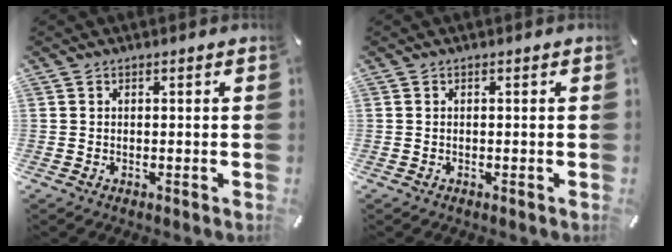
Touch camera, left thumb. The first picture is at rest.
{"total": 0.0}